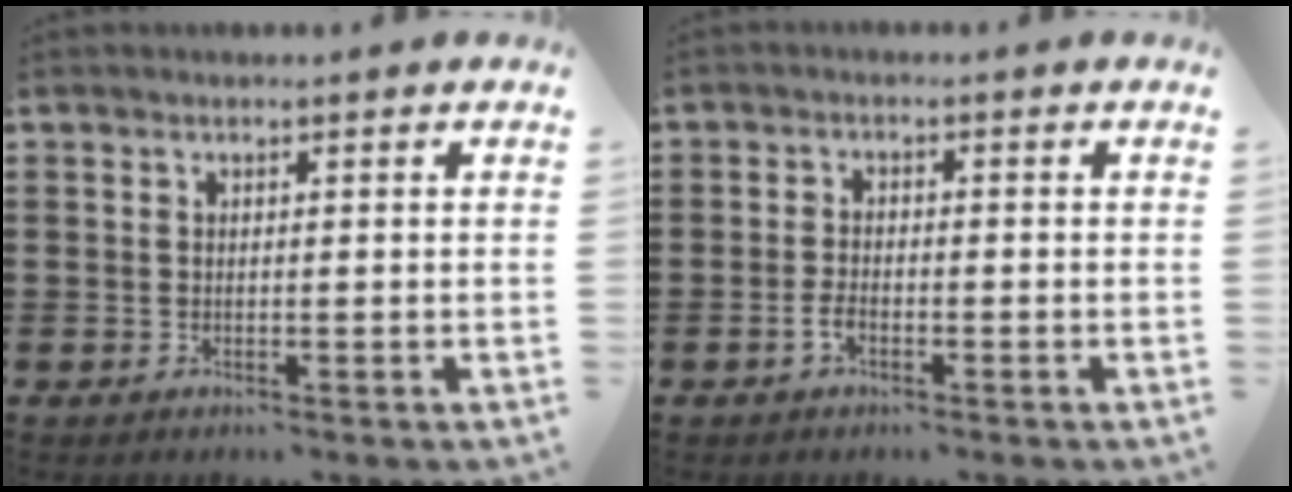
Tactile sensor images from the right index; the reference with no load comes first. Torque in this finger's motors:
{"motor_torque": [1.57, 0.56, 0.22, 0.08]}